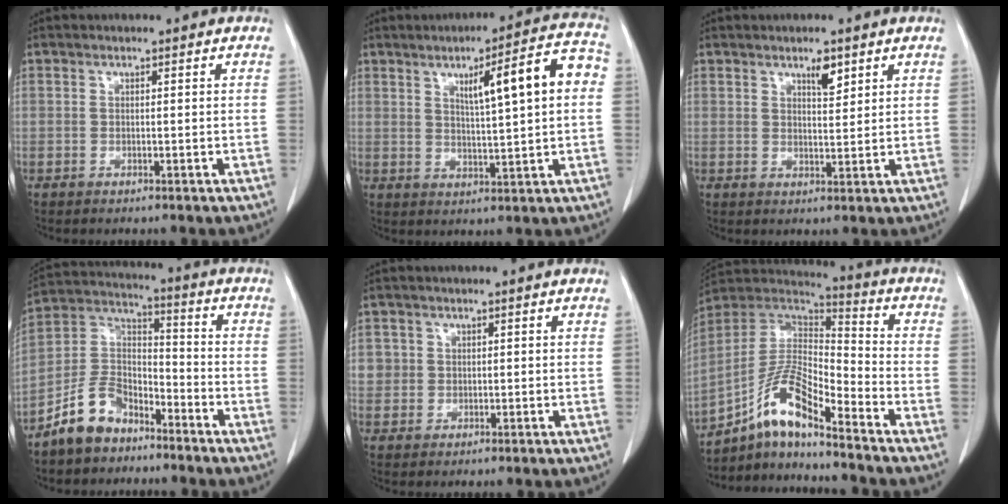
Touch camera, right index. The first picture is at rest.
{"total": 11.1, "force": [2.5, 1.1, 10.7], "torque": [-0.149, 0.021, 0.036]}
{"total": 3.1, "force": [2.1, 0.9, 2.1], "torque": [-0.036, -0.003, 0.035]}
{"total": 9.8, "force": [-7.2, 5.4, 4.0], "torque": [-0.090, 0.023, -0.139]}
{"total": 2.5, "force": [0.3, 2.5, 0.1], "torque": [0.013, 0.005, 0.006]}
{"total": 12.8, "force": [-8.6, 2.0, 9.3], "torque": [-0.187, 0.019, -0.158]}